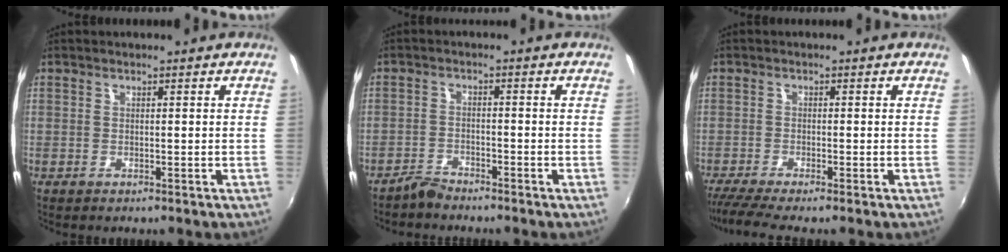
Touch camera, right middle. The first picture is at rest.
{"total": 3.0, "force": [-2.9, 0.6, 0.5], "torque": [-0.018, 0.000, -0.055]}
{"total": 5.7, "force": [-4.7, -0.5, 3.2], "torque": [-0.078, -0.025, -0.086]}